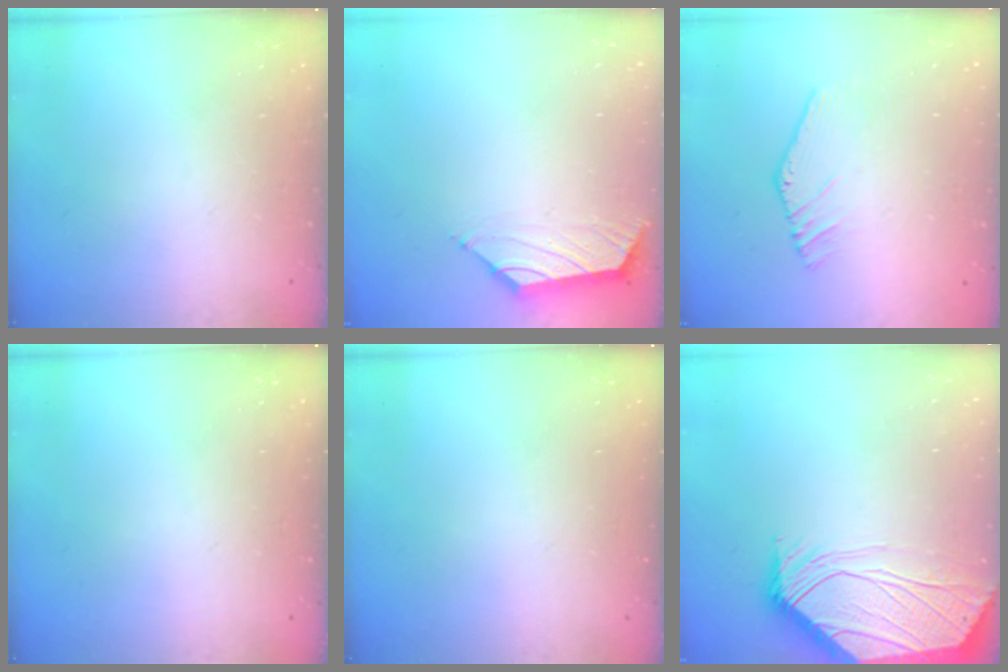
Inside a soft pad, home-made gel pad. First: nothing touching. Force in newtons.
{"total": 1.5, "press": 1.4, "slide": 0.6}
{"total": 2.0, "press": 2.0, "slide": 0.2}
{"total": 0.0}
{"total": 0.0}
{"total": 4.5, "press": 4.4, "slide": 0.6}